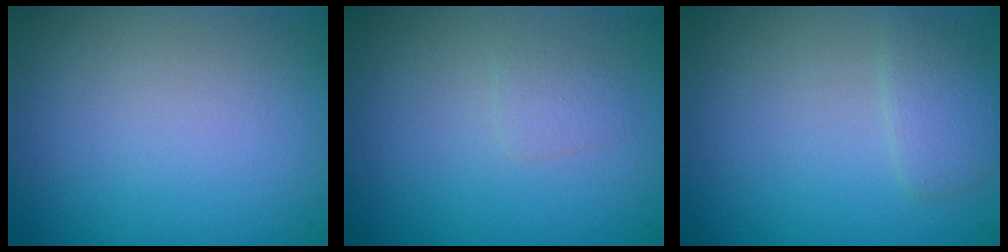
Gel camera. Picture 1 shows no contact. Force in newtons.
{"total": 1.1, "press": 1.1, "slide": 0.0}
{"total": 1.8, "press": 1.8, "slide": 0.2}